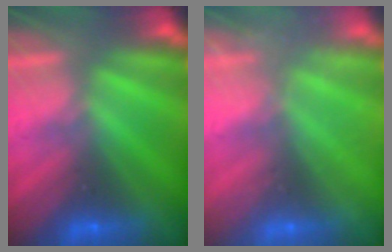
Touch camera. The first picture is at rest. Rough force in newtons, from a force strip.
{"total": 2.3}